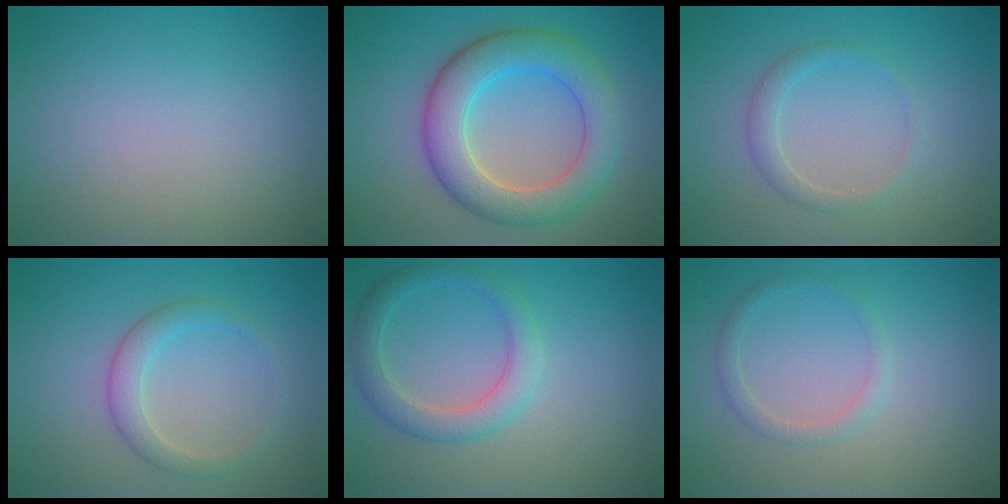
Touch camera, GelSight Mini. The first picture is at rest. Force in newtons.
{"total": 6.7, "press": 6.7, "slide": 0.1}
{"total": 1.7, "press": 1.7, "slide": 0.2}
{"total": 2.3, "press": 2.3, "slide": 0.1}
{"total": 3.1, "press": 3.1, "slide": 0.1}
{"total": 1.3, "press": 1.3, "slide": 0.1}